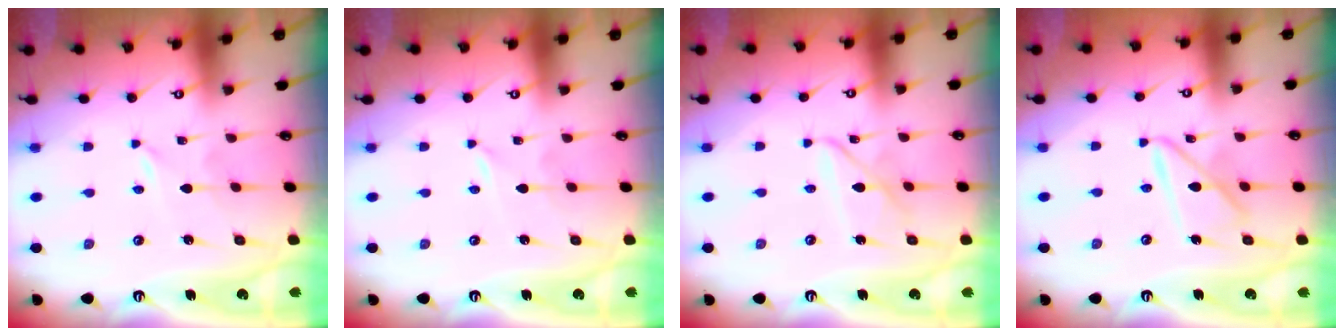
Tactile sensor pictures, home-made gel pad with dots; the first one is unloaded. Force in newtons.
{"total": 0.0}
{"total": 6.7, "press": 6.7, "slide": 0.4}
{"total": 10.8, "press": 10.7, "slide": 0.9}